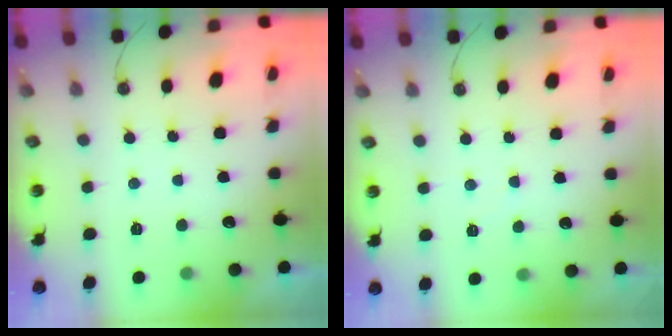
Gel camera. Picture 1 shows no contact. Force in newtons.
{"total": 2.4, "press": 2.4, "slide": 0.4}